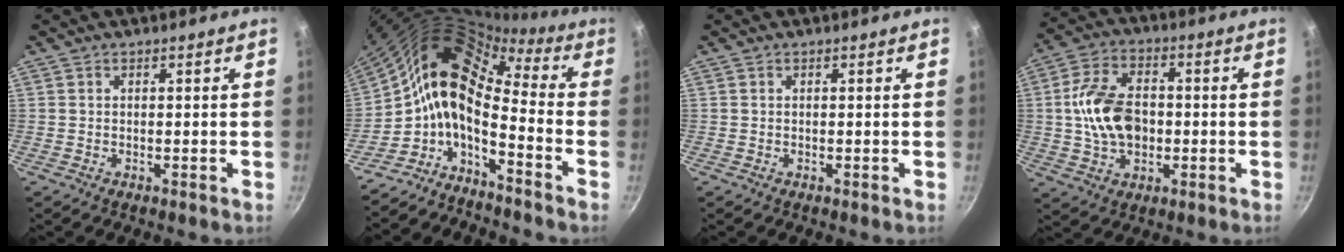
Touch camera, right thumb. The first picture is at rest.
{"total": 12.2, "force": [-4.1, 5.9, 9.9], "torque": [-0.166, 0.057, -0.105]}
{"total": 0.0}
{"total": 12.9, "force": [-0.4, 8.7, 9.6], "torque": [-0.160, 0.022, -0.013]}